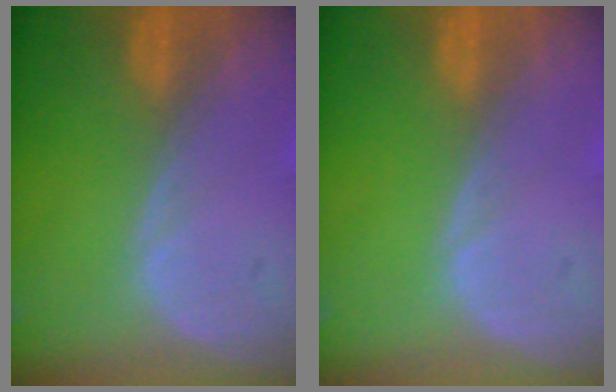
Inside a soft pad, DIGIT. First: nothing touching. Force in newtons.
{"total": 0.0}